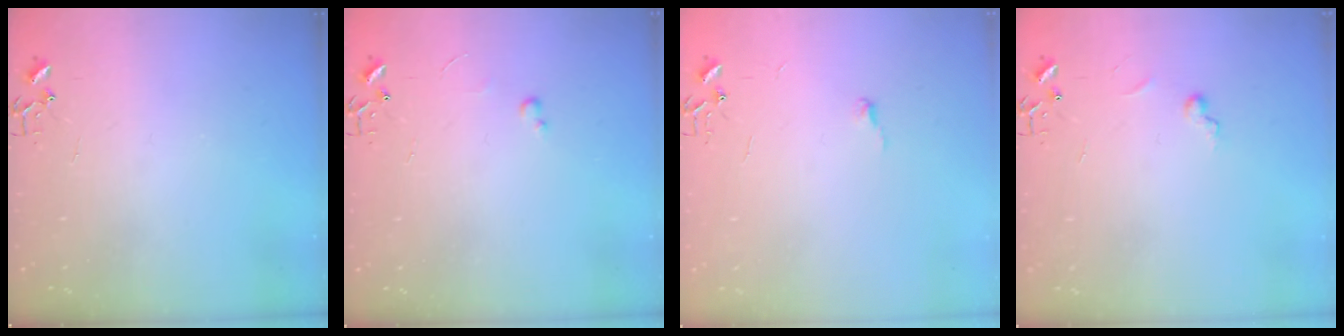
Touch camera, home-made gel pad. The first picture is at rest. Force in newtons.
{"total": 2.6, "press": 2.6, "slide": 0.4}
{"total": 3.7, "press": 3.7, "slide": 0.3}
{"total": 5.6, "press": 5.6, "slide": 0.5}